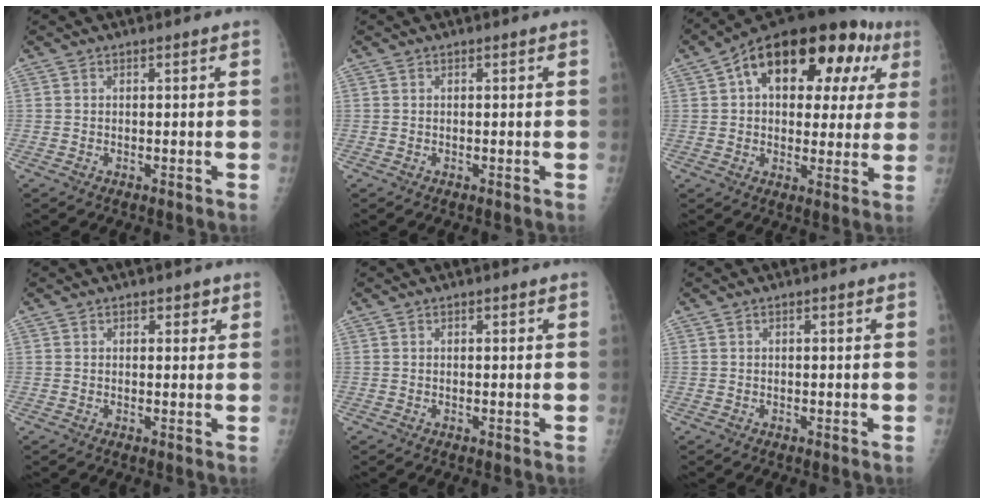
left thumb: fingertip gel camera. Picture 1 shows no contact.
{"total": 0.0}
{"total": 23.0, "force": [8.3, 12.8, 17.2], "torque": [-0.211, 0.035, 0.114]}
{"total": 1.7, "force": [1.0, 1.2, 0.7], "torque": [0.011, -0.004, 0.010]}
{"total": 0.0}
{"total": 0.0}